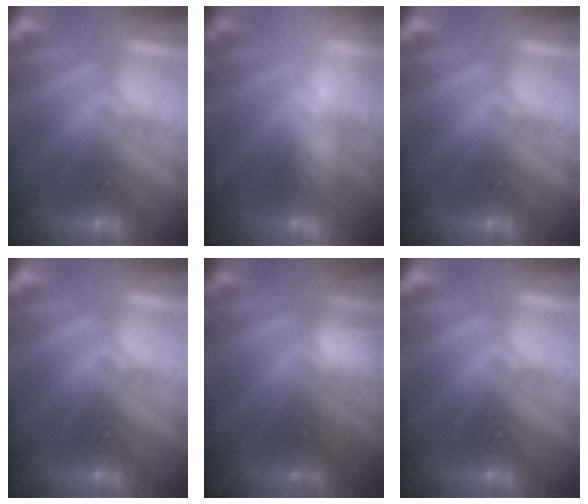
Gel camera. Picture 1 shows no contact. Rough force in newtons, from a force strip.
{"total": 2.5}
{"total": 0.0}
{"total": 0.0}
{"total": 1.6}
{"total": 0.0}